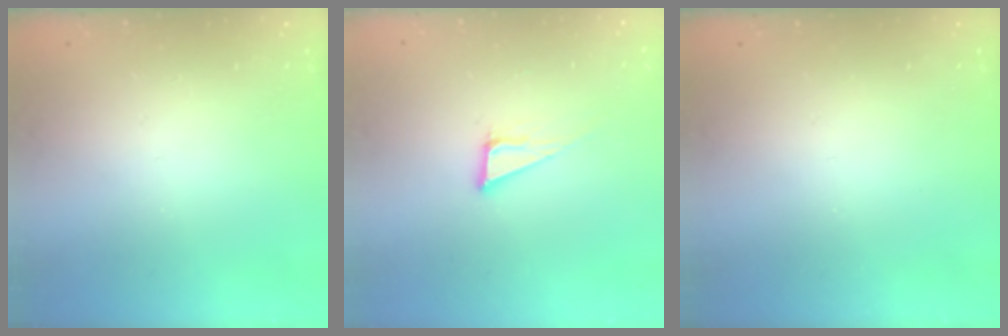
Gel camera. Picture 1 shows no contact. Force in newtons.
{"total": 6.8, "press": 6.4, "slide": 2.4}
{"total": 0.0}